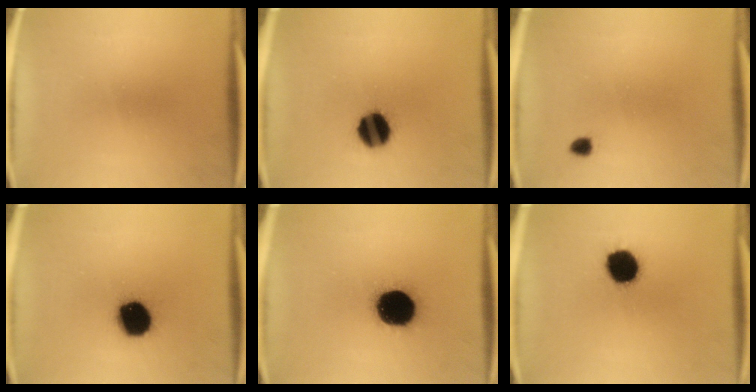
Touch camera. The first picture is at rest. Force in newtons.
{"total": 10.8}
{"total": 1.3}
{"total": 14.4}
{"total": 19.4}
{"total": 11.7}